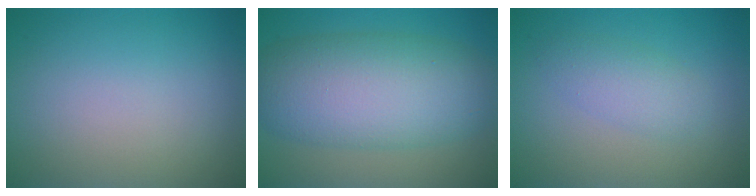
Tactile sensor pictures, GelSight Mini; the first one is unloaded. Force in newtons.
{"total": 9.8, "press": 9.8, "slide": 0.1}
{"total": 2.6, "press": 2.6, "slide": 0.1}